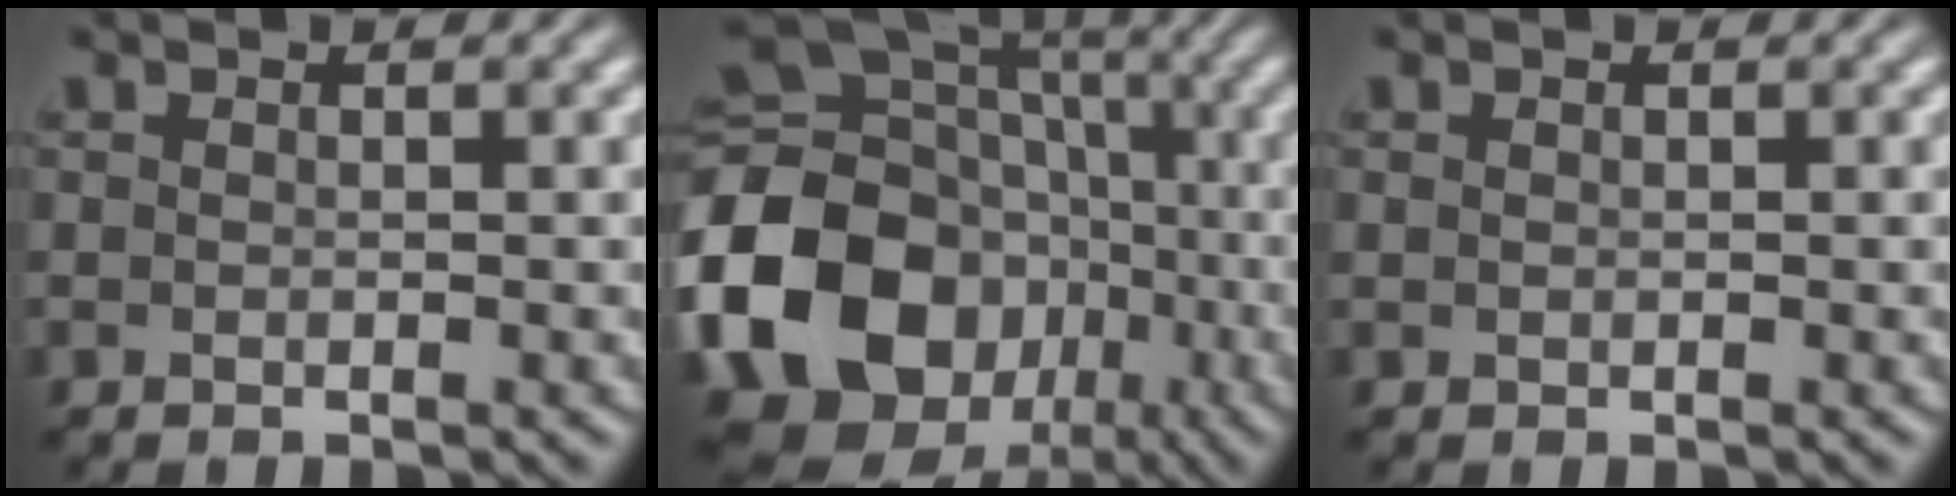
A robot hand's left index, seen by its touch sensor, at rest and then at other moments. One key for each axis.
{"total": 19.8, "fx": -5.1, "fy": 16.4, "fz": 9.9, "tx": -0.227, "ty": -0.004, "tz": -0.102}
{"total": 0.0}